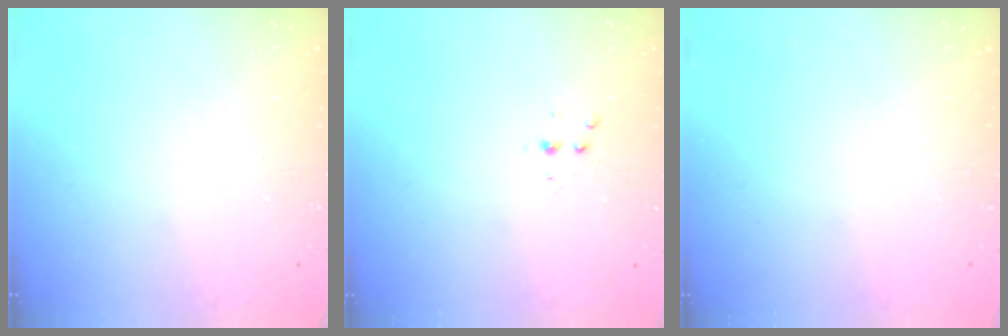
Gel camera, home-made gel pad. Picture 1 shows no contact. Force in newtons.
{"total": 3.2, "press": 3.2, "slide": 0.4}
{"total": 0.0}